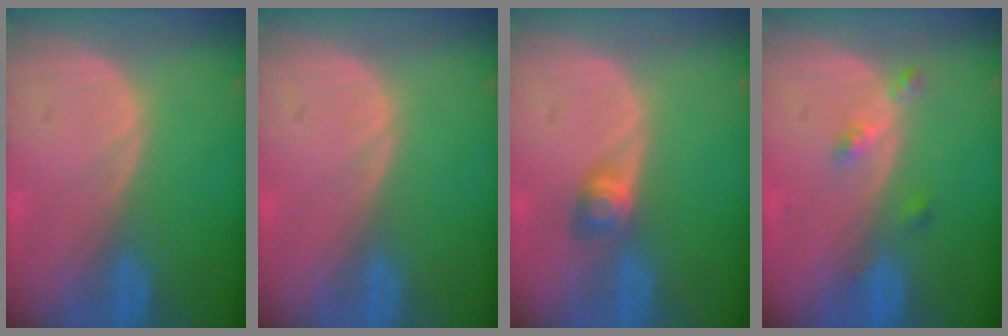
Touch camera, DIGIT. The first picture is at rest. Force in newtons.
{"total": 0.0}
{"total": 2.9, "press": 2.6, "slide": 1.4}
{"total": 2.7, "press": 2.3, "slide": 1.5}